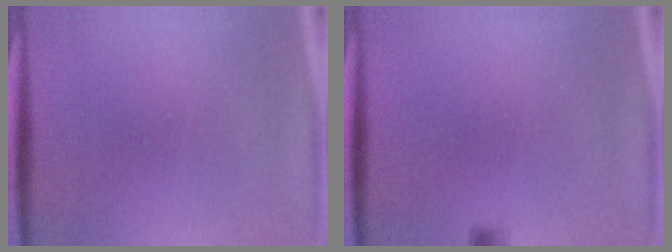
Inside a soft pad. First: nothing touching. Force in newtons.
{"total": 1.6}